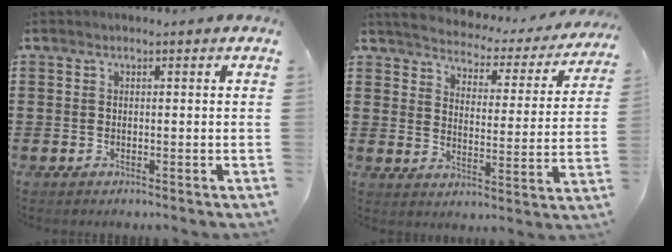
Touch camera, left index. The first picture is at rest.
{"total": 2.7, "force": [2.7, 0.4, 0.0], "torque": [-0.024, -0.027, 0.036]}